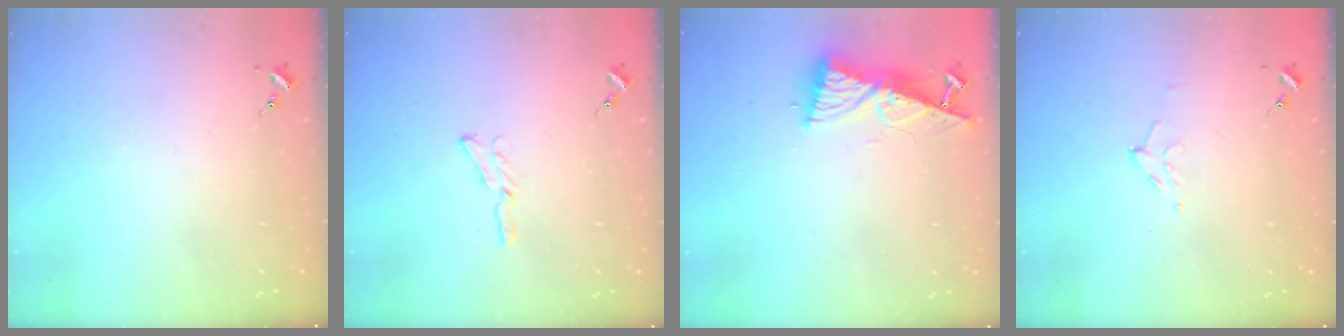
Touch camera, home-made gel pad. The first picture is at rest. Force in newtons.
{"total": 4.4, "press": 4.4, "slide": 0.5}
{"total": 10.3, "press": 10.3, "slide": 1.0}
{"total": 6.5, "press": 6.4, "slide": 0.8}